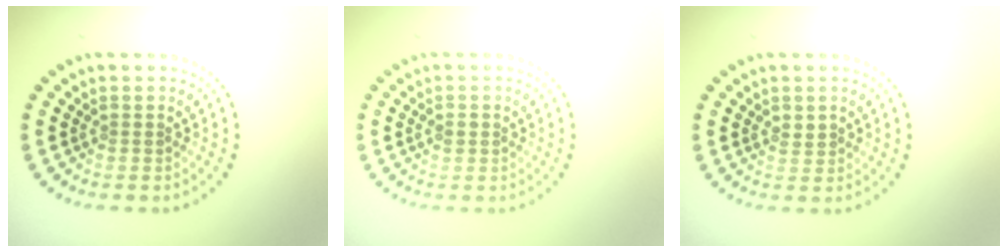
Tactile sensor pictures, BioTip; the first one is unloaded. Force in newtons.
{"total": 1.1, "press": 1.1, "slide": 0.2}
{"total": 0.9, "press": 0.8, "slide": 0.3}